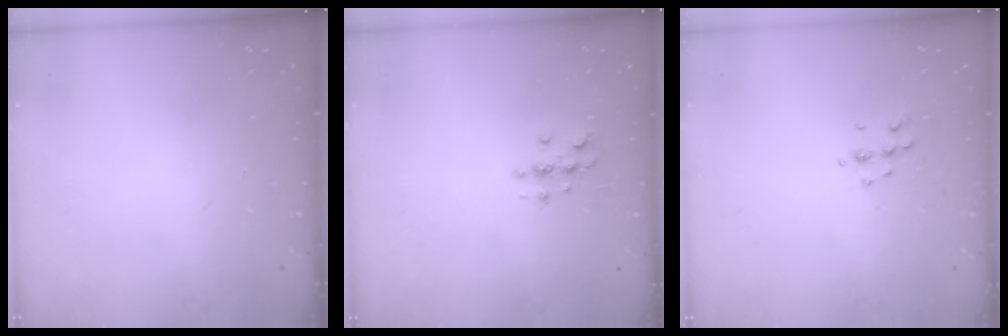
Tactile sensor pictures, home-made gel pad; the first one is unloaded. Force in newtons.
{"total": 3.0, "press": 3.0, "slide": 0.3}
{"total": 4.7, "press": 4.6, "slide": 0.8}